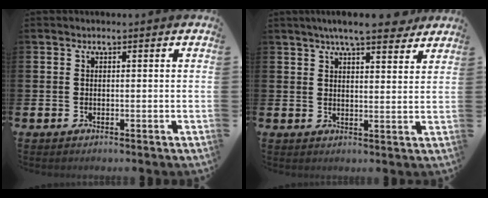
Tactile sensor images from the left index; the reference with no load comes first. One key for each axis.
{"total": 6.5, "fx": 5.9, "fy": 0.7, "fz": 2.7, "tx": -0.049, "ty": -0.021, "tz": 0.103}